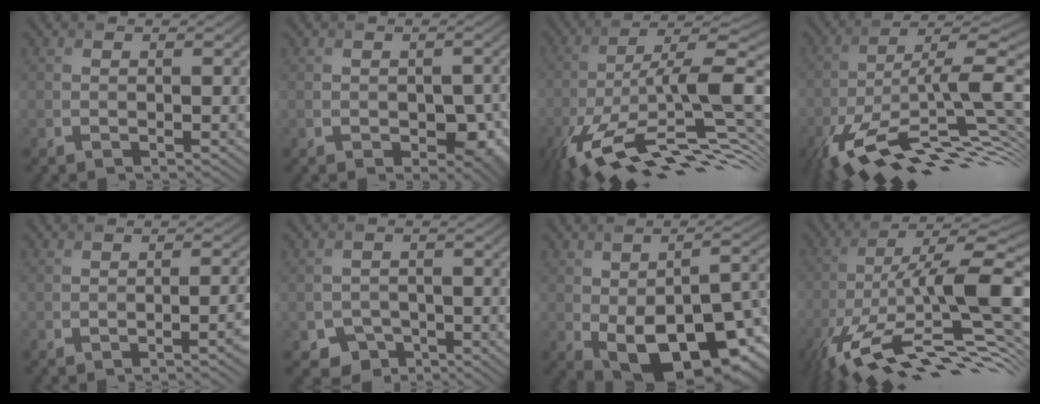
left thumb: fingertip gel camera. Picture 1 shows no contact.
{"total": 4.5, "force": [-1.1, 2.9, 3.2], "torque": [-0.046, -0.021, -0.011]}
{"total": 17.3, "force": [-7.1, 5.6, 14.8], "torque": [-0.255, 0.009, -0.137]}
{"total": 16.2, "force": [-7.9, 5.1, 13.2], "torque": [-0.232, 0.002, -0.149]}
{"total": 2.9, "force": [-1.3, 0.7, 2.5], "torque": [-0.028, 0.008, -0.024]}
{"total": 3.6, "force": [-2.3, 2.6, 0.9], "torque": [-0.015, -0.008, -0.044]}
{"total": 17.2, "force": [-6.1, 9.3, 13.1], "torque": [-0.196, -0.030, -0.086]}
{"total": 17.9, "force": [-6.1, 5.0, 16.1], "torque": [-0.270, 0.009, -0.122]}